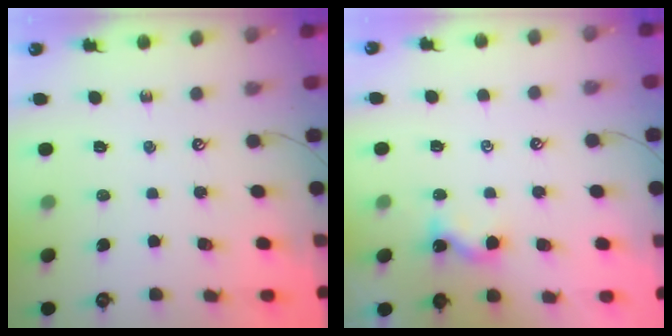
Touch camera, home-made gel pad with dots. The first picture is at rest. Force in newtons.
{"total": 1.1, "press": 1.0, "slide": 0.4}